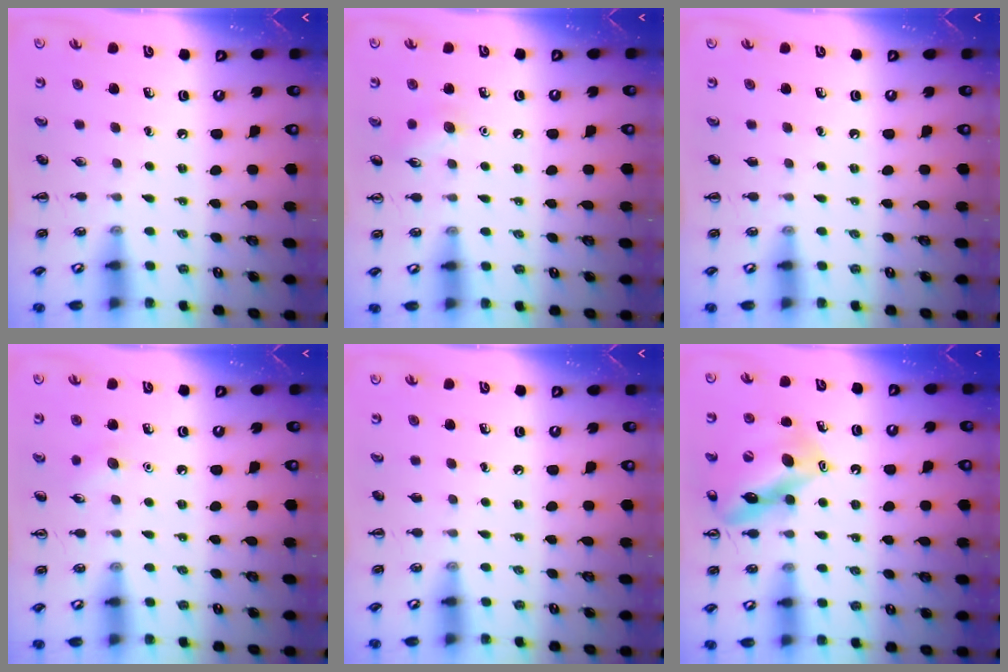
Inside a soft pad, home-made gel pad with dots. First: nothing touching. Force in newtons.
{"total": 7.7, "press": 7.5, "slide": 1.6}
{"total": 0.0}
{"total": 5.0, "press": 4.7, "slide": 1.5}
{"total": 0.0}
{"total": 14.7, "press": 14.6, "slide": 1.9}